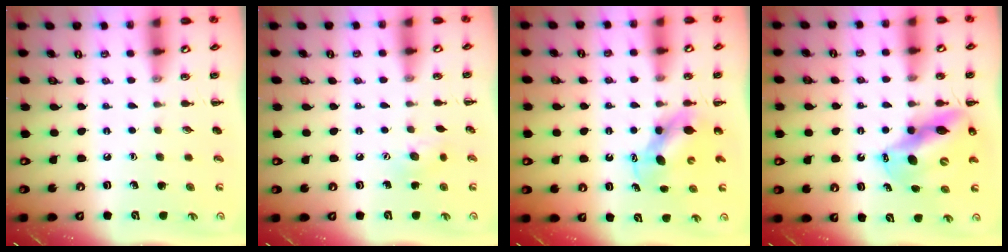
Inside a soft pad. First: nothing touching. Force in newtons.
{"total": 6.9, "press": 6.8, "slide": 1.4}
{"total": 6.7, "press": 6.7, "slide": 0.7}
{"total": 12.9, "press": 12.5, "slide": 3.4}